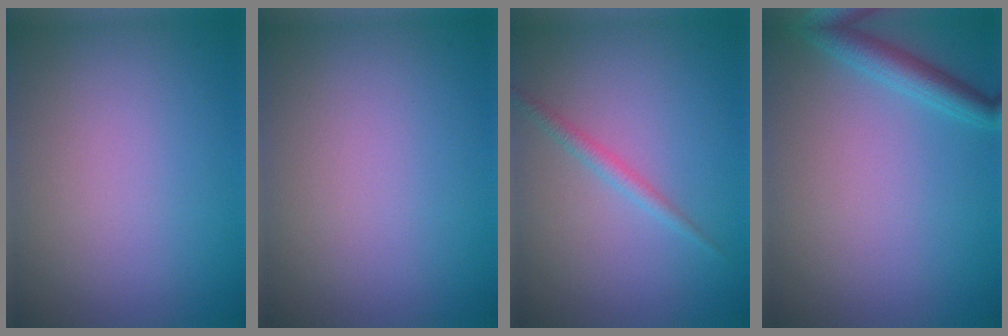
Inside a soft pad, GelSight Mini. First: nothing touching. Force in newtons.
{"total": 0.0}
{"total": 1.4, "press": 1.4, "slide": 0.0}
{"total": 2.7, "press": 2.7, "slide": 0.1}